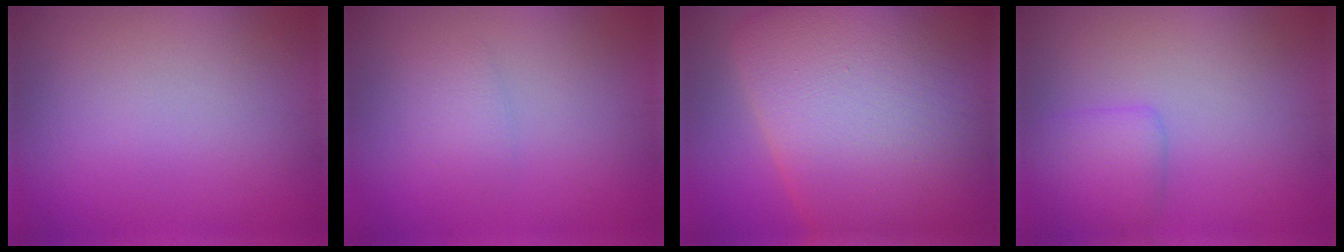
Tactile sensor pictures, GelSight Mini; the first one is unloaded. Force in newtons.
{"total": 1.2, "press": 1.2, "slide": 0.2}
{"total": 22.3, "press": 22.3, "slide": 0.8}
{"total": 2.1, "press": 2.1, "slide": 0.1}